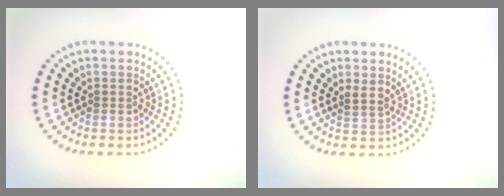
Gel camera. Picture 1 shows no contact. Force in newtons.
{"total": 0.8, "press": 0.5, "slide": 0.6}